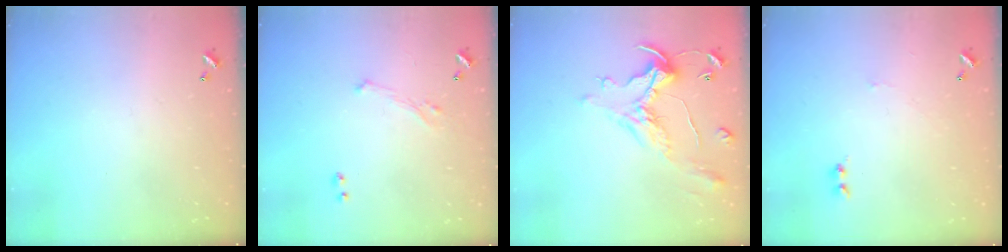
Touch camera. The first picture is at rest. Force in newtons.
{"total": 0.7, "press": 0.0, "slide": 0.7}
{"total": 1.7, "press": 1.2, "slide": 1.1}
{"total": 1.7, "press": 1.6, "slide": 0.6}